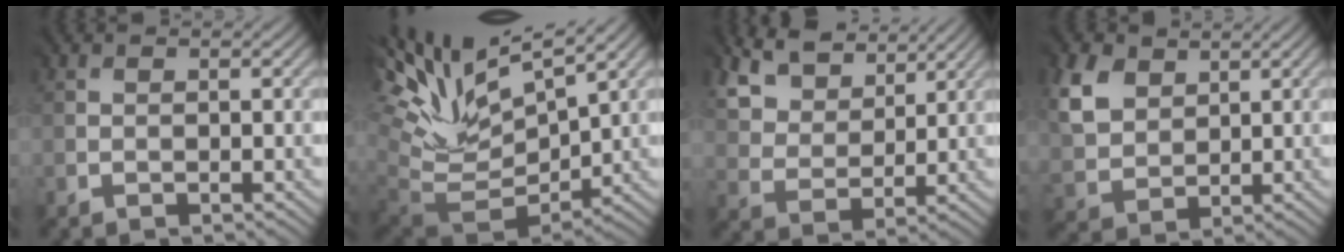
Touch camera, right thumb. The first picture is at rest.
{"total": 12.6, "force": [7.4, 4.2, 9.3], "torque": [-0.197, 0.007, 0.145]}
{"total": 10.3, "force": [7.7, 5.2, 4.3], "torque": [-0.139, -0.008, 0.153]}
{"total": 6.1, "force": [3.2, 4.4, 2.7], "torque": [-0.095, 0.004, 0.070]}